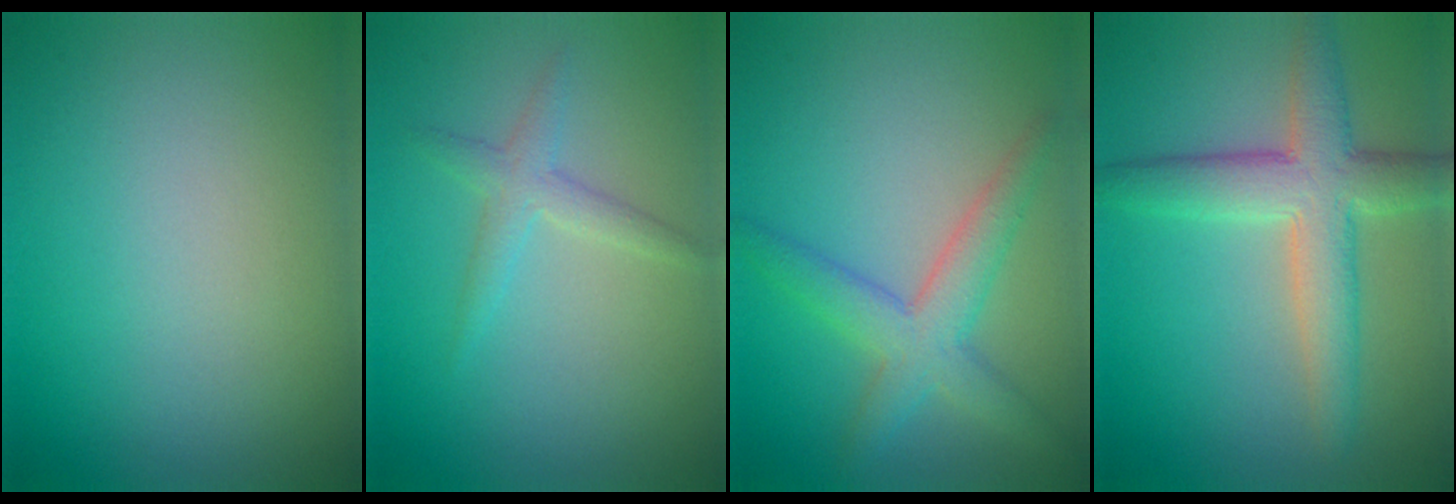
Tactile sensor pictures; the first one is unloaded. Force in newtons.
{"total": 1.9, "press": 1.9, "slide": 0.1}
{"total": 3.9, "press": 3.9, "slide": 0.2}
{"total": 5.7, "press": 5.7, "slide": 0.3}